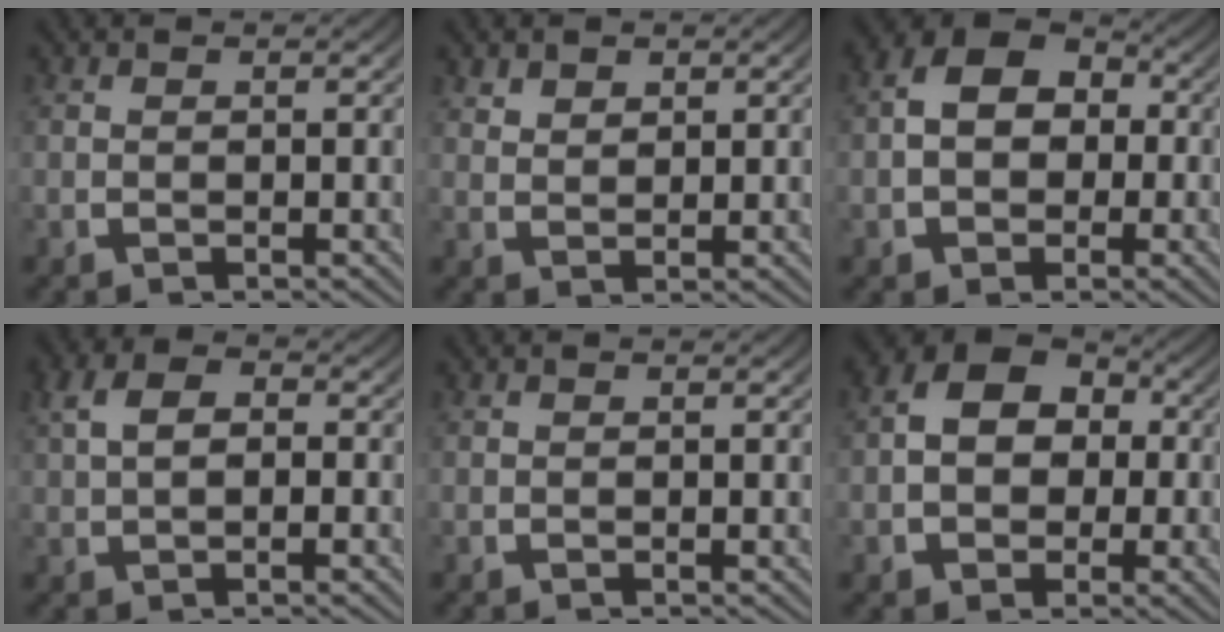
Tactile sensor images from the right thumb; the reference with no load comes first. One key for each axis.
{"total": 1.7, "fx": 1.3, "fy": 0.9, "fz": 0.6, "tx": -0.007, "ty": -0.003, "tz": 0.035}
{"total": 8.6, "fx": 1.1, "fy": 6.4, "fz": 5.6, "tx": -0.106, "ty": 0.008, "tz": 0.015}
{"total": 4.1, "fx": 0.9, "fy": 2.7, "fz": 2.9, "tx": -0.050, "ty": 0.008, "tz": 0.013}
{"total": 0.0}
{"total": 8.7, "fx": 0.9, "fy": 6.5, "fz": 5.8, "tx": -0.112, "ty": 0.001, "tz": 0.016}